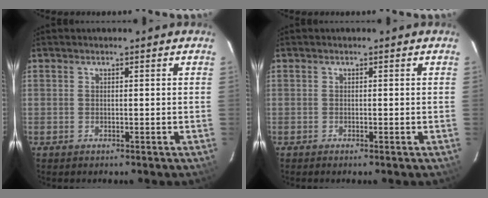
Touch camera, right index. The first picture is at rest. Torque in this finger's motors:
{"motor_torque": [0.10, 0.11, 0.07, 0.01]}